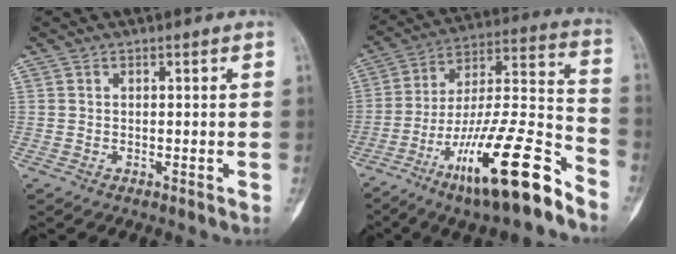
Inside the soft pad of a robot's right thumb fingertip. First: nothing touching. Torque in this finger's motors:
{"motor_torque": [0.45, 0.49, 1.65, -1.12, 0.21]}